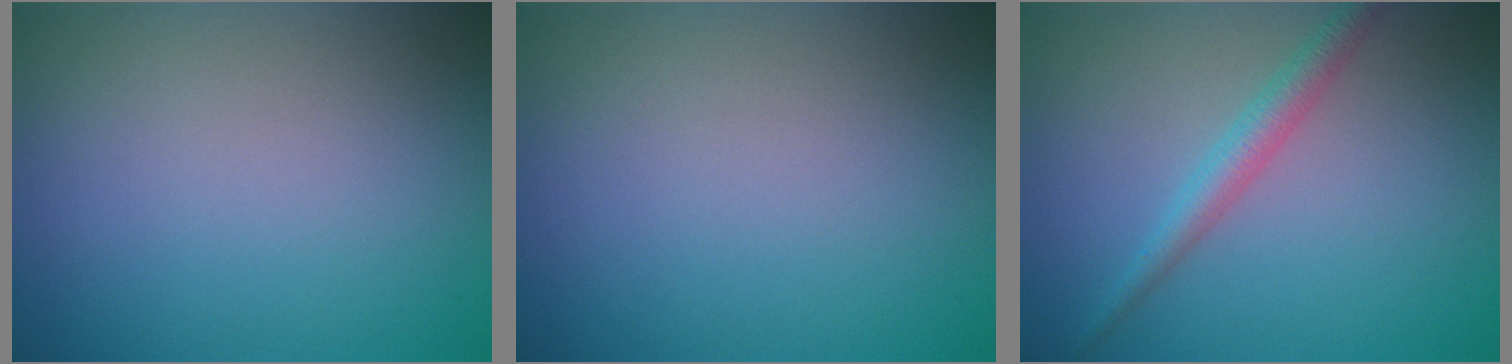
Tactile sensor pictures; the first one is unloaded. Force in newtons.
{"total": 0.0}
{"total": 2.3, "press": 2.3, "slide": 0.1}